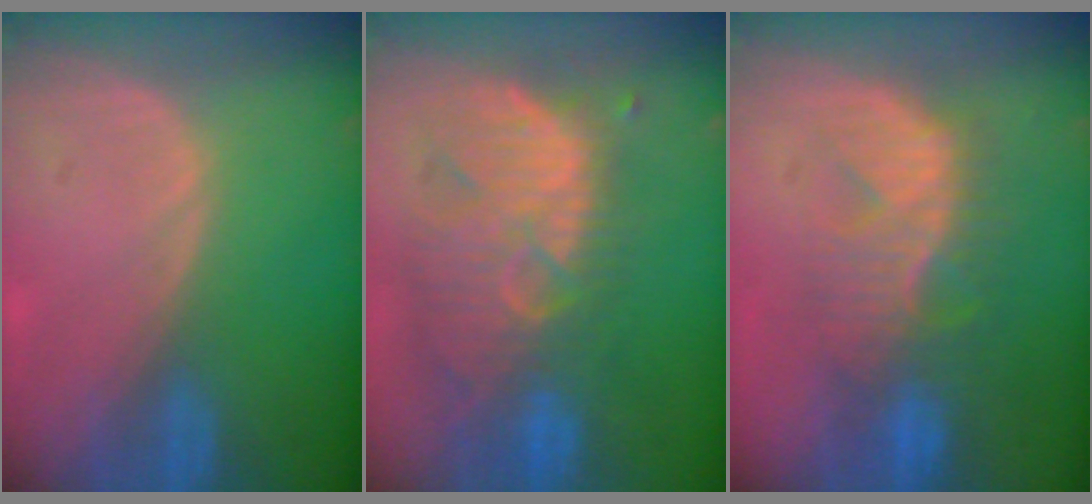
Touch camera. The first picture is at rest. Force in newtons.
{"total": 11.6, "press": 10.8, "slide": 4.1}
{"total": 8.8, "press": 8.5, "slide": 2.2}